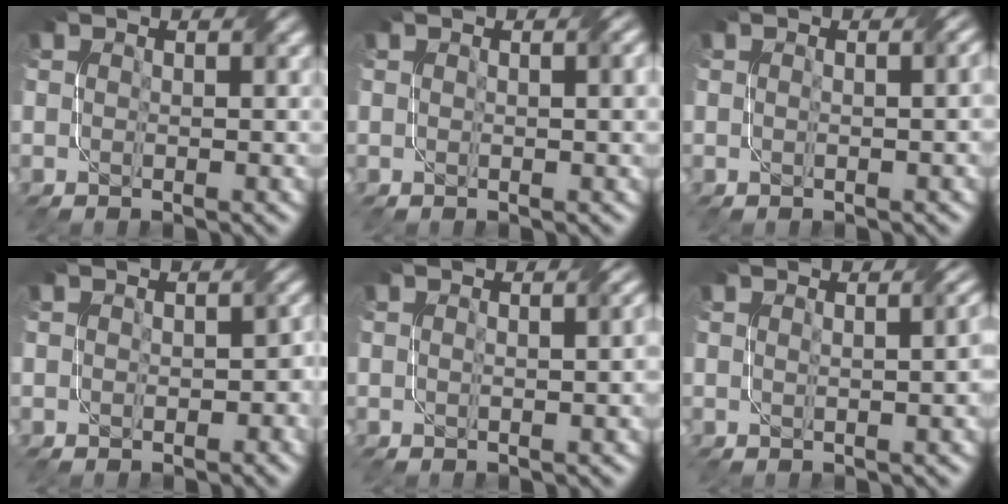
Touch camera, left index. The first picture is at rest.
{"total": 1.6, "force": [0.4, 0.4, 1.6], "torque": [-0.017, 0.004, 0.005]}
{"total": 2.5, "force": [0.3, 1.1, 2.2], "torque": [-0.014, 0.010, -0.003]}
{"total": 2.5, "force": [-0.3, 1.7, 1.9], "torque": [-0.020, -0.006, -0.005]}
{"total": 2.8, "force": [0.3, 1.3, 2.5], "torque": [-0.015, 0.013, -0.005]}
{"total": 3.7, "force": [0.6, 1.6, 3.2], "torque": [-0.015, 0.021, -0.001]}